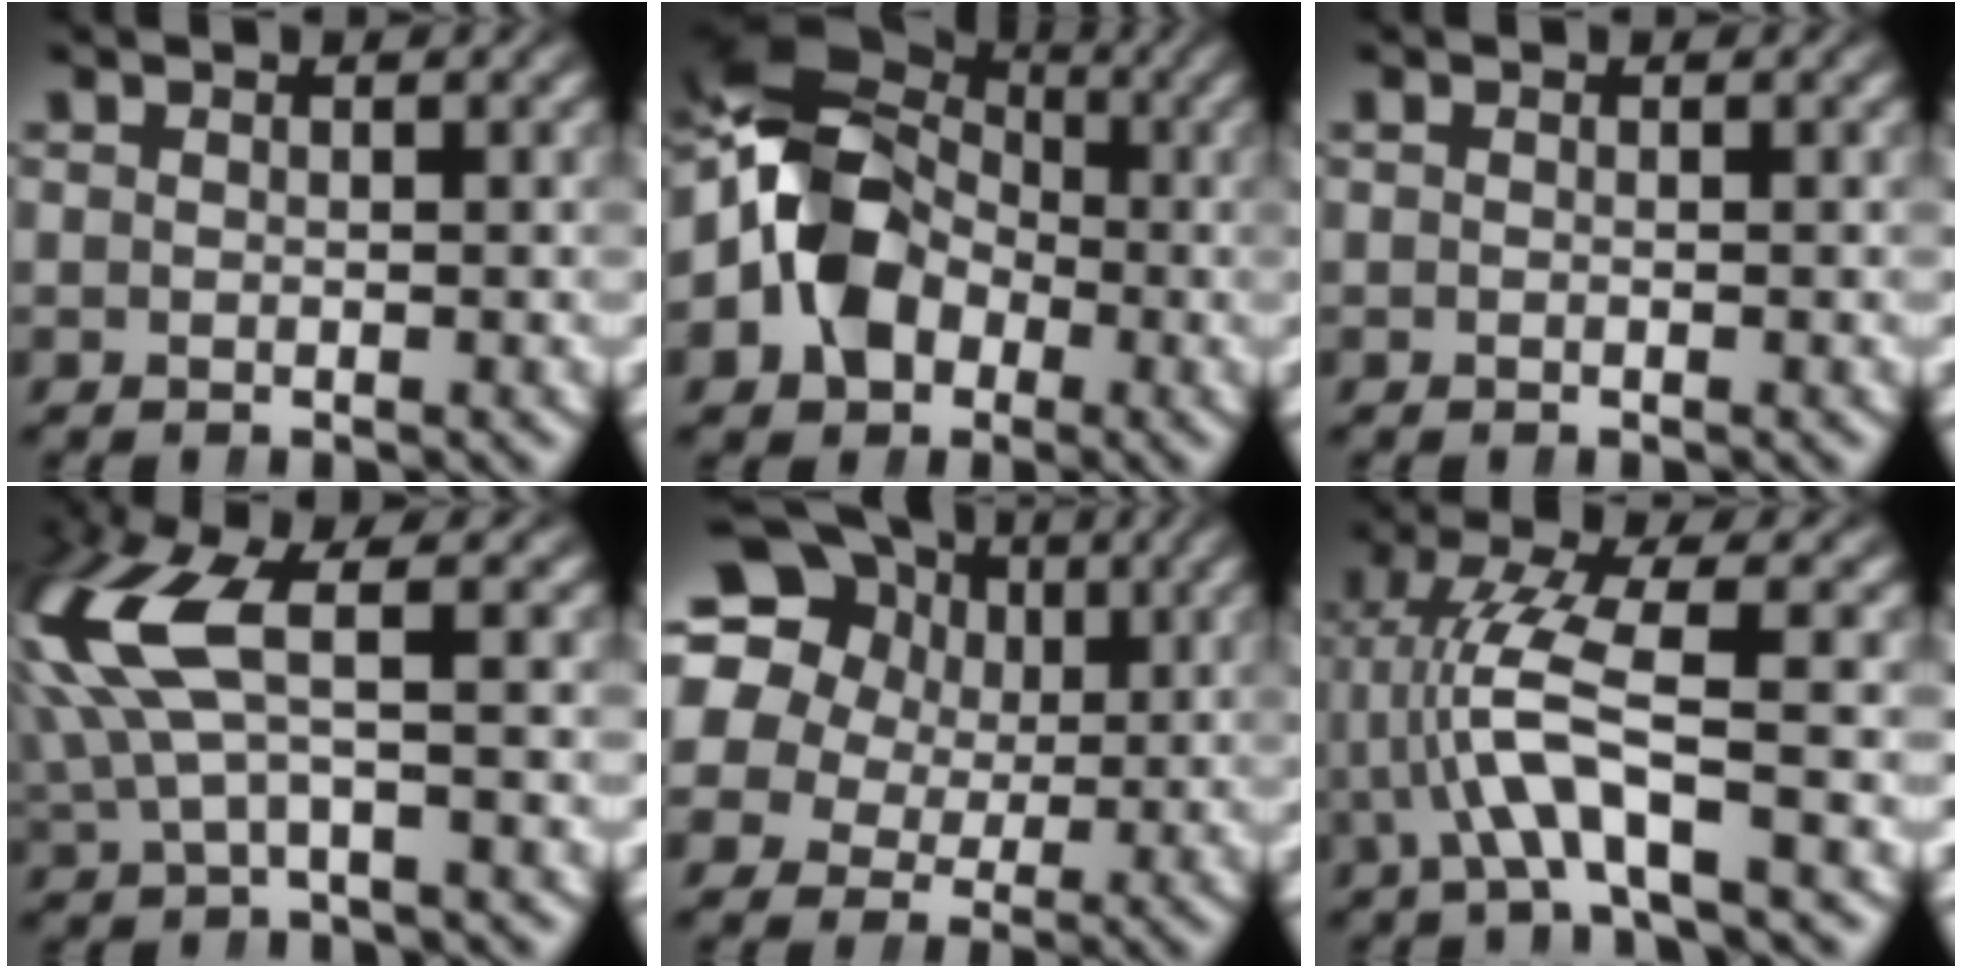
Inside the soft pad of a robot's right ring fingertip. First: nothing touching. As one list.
[{"total": 11.9, "force": [0.7, 9.7, 6.9], "torque": [-0.153, -0.014, 0.014]}, {"total": 0.0}, {"total": 6.9, "force": [1.0, 3.9, 5.6], "torque": [-0.136, 0.001, 0.019]}, {"total": 15.4, "force": [4.3, 13.2, 6.7], "torque": [-0.171, -0.008, 0.056]}, {"total": 5.0, "force": [-0.2, 1.8, 4.6], "torque": [-0.110, -0.007, -0.003]}]